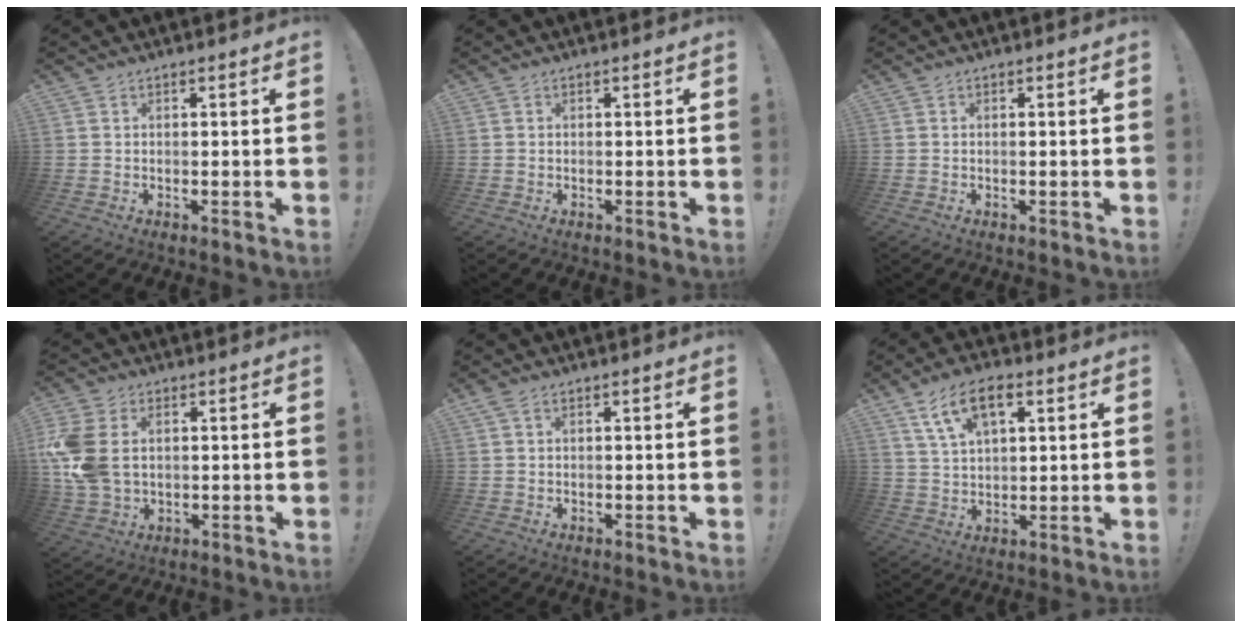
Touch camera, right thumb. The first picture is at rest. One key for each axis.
{"total": 0.0}
{"total": 0.0}
{"total": 12.1, "fx": 2.2, "fy": 8.5, "fz": 8.3, "tx": -0.178, "ty": -0.001, "tz": 0.046}
{"total": 0.9, "fx": 0.5, "fy": 0.5, "fz": 0.5, "tx": -0.017, "ty": 0.004, "tz": 0.012}
{"total": 10.5, "fx": 4.9, "fy": 5.2, "fz": 7.7, "tx": -0.129, "ty": -0.001, "tz": 0.092}